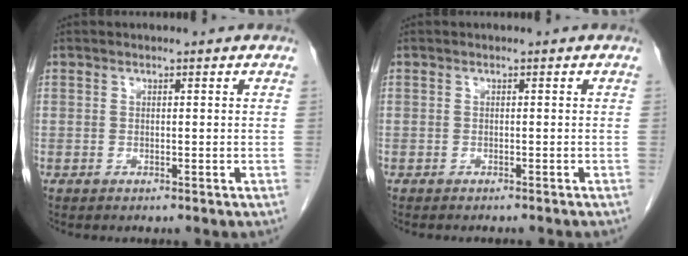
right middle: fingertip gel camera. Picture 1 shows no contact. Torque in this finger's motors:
{"motor_torque": [0.10, -0.09, 0.00, 0.02]}